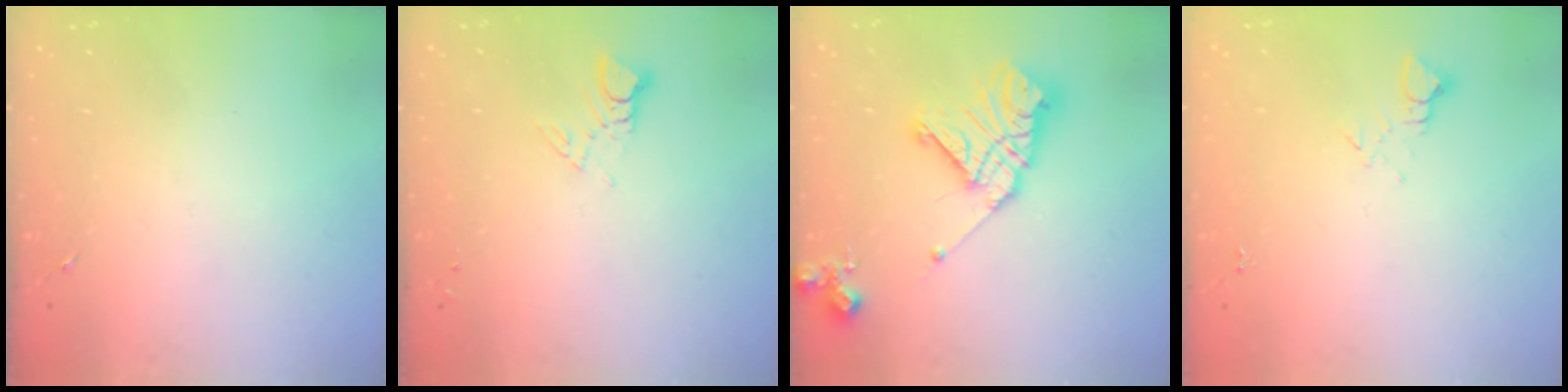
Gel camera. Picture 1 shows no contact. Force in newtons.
{"total": 3.9, "press": 3.9, "slide": 0.4}
{"total": 17.8, "press": 17.7, "slide": 2.1}
{"total": 2.7, "press": 2.7, "slide": 0.2}